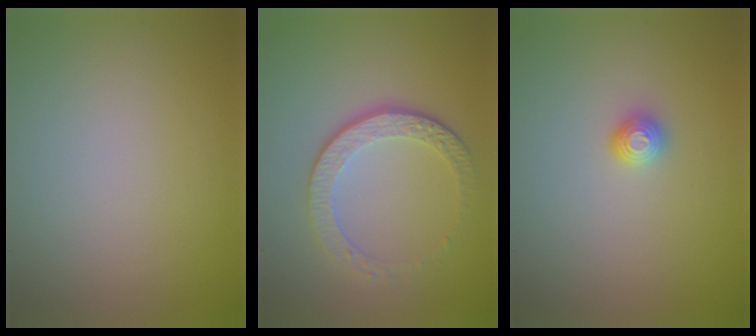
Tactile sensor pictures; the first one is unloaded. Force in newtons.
{"total": 4.1, "press": 3.0, "slide": 2.8}
{"total": 1.1, "press": 1.1, "slide": 0.1}